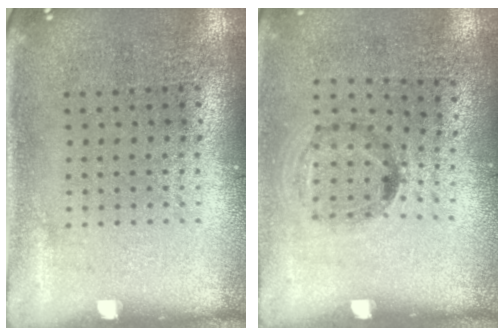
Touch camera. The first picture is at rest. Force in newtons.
{"total": 1.2, "press": 0.7, "slide": 1.0}